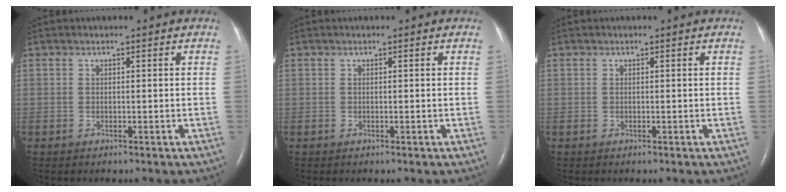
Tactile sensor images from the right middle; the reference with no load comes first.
{"total": 0.0}
{"total": 0.0}